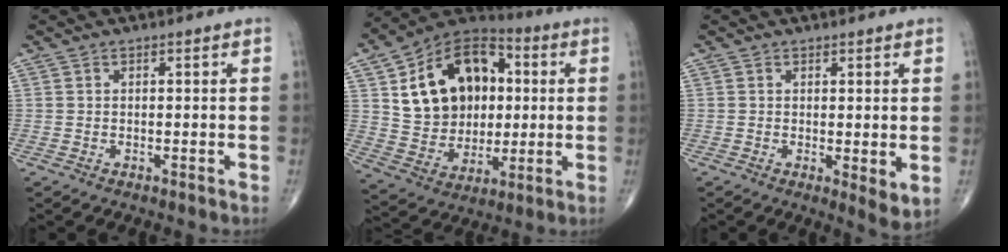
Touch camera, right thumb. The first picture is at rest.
{"total": 21.3, "force": [4.4, 15.4, 14.0], "torque": [-0.186, 0.008, 0.078]}
{"total": 4.0, "force": [0.1, 1.2, 3.8], "torque": [-0.059, -0.017, 0.002]}